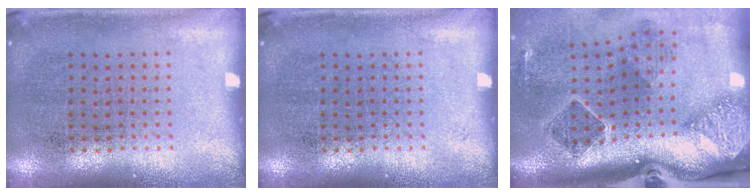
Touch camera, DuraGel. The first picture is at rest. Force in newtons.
{"total": 0.0}
{"total": 3.1, "press": 2.0, "slide": 2.3}